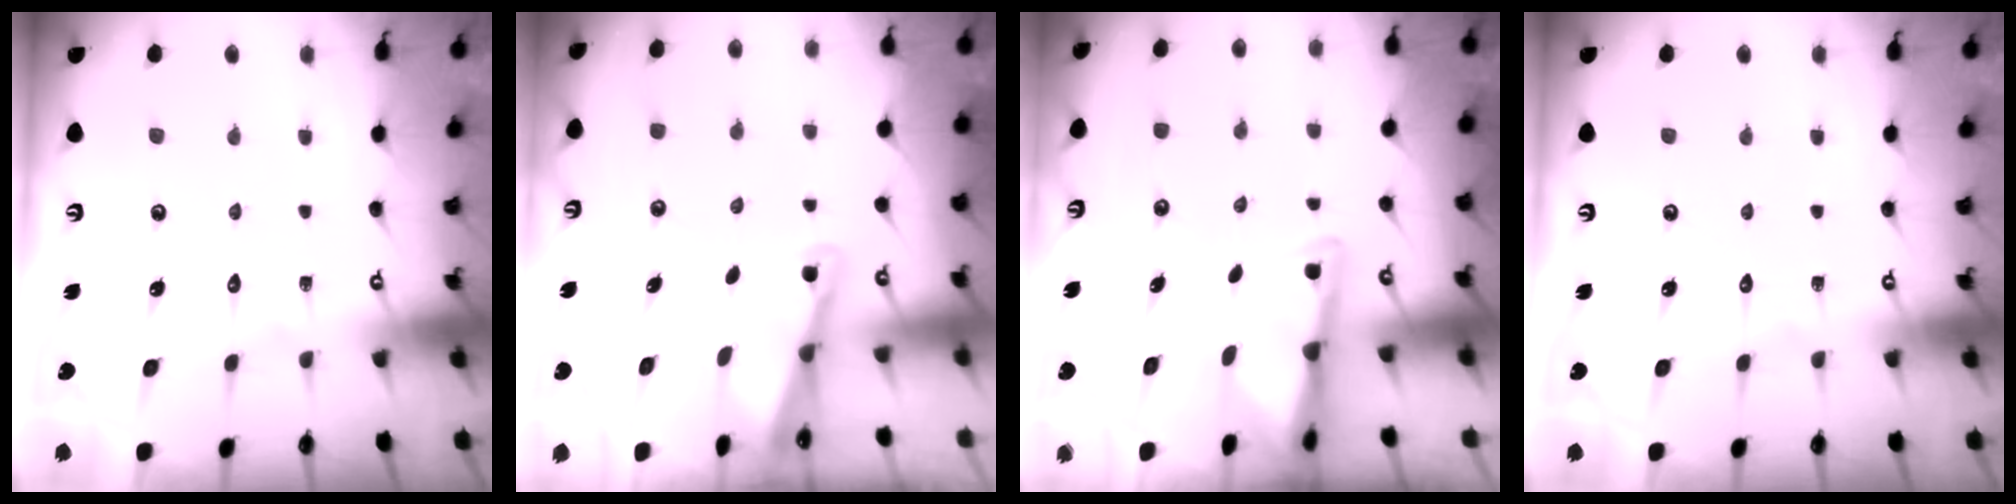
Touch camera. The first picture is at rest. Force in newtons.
{"total": 2.1, "press": 2.1, "slide": 0.3}
{"total": 3.0, "press": 2.9, "slide": 0.6}
{"total": 0.0}